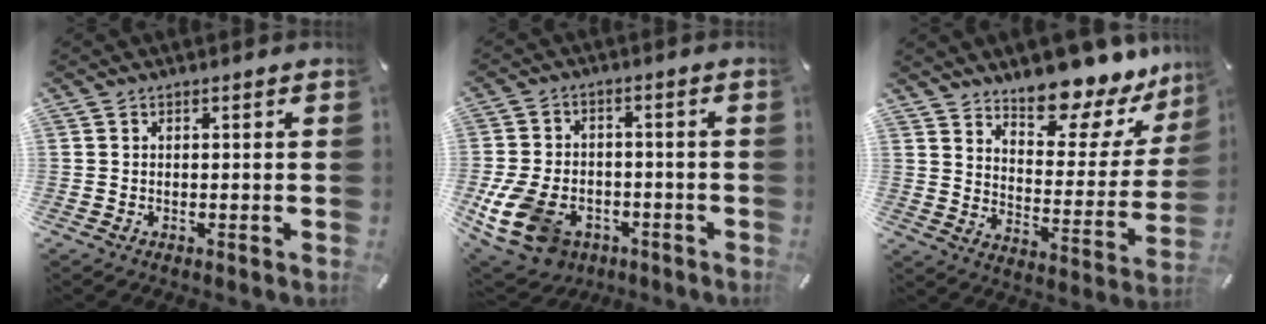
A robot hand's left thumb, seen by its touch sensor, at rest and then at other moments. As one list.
[{"total": 13.1, "force": [-5.9, 8.9, 7.6], "torque": [-0.171, 0.035, -0.104]}, {"total": 14.3, "force": [12.7, 4.9, 4.4], "torque": [-0.058, -0.119, 0.215]}]